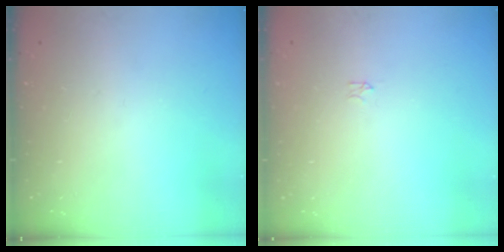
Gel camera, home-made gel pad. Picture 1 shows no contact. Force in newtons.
{"total": 0.0}